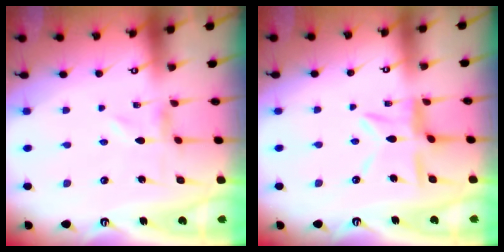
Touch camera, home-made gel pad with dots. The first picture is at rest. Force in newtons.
{"total": 9.1, "press": 9.0, "slide": 0.8}